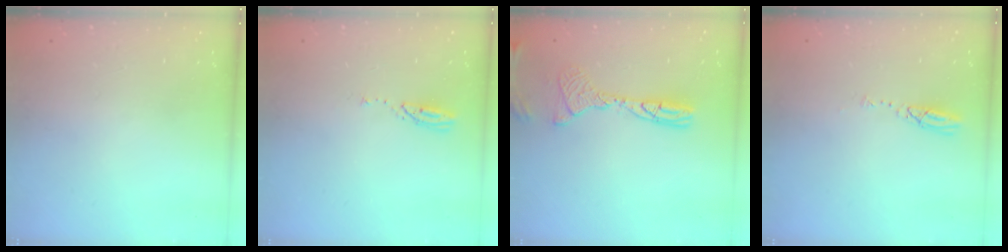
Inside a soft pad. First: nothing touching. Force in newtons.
{"total": 3.7, "press": 3.7, "slide": 0.3}
{"total": 11.9, "press": 11.6, "slide": 2.5}
{"total": 3.7, "press": 3.7, "slide": 0.1}